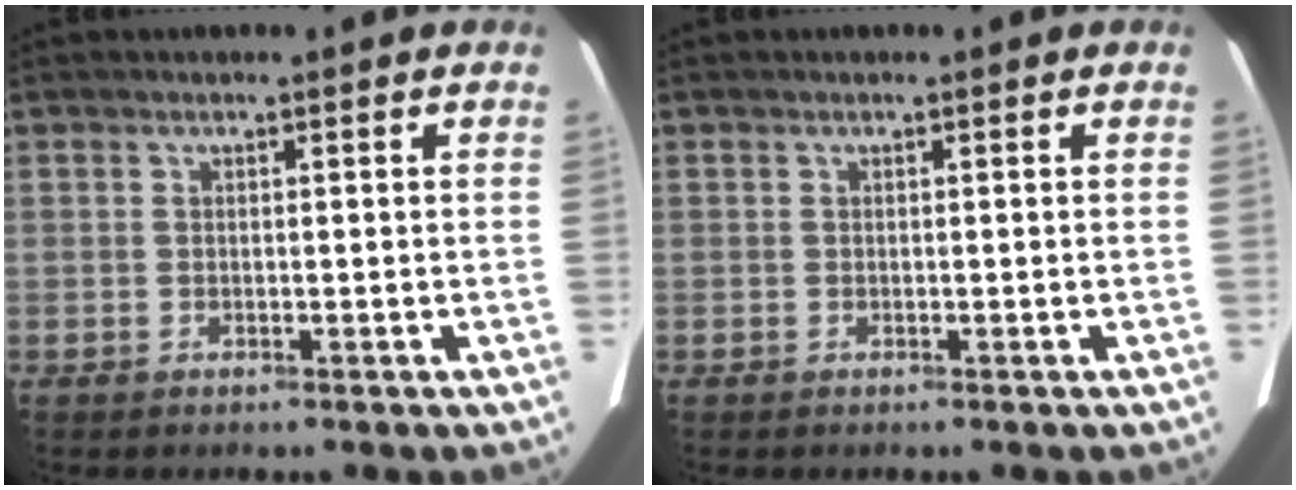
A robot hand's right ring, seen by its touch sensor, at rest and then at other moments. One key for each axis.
{"total": 0.0}